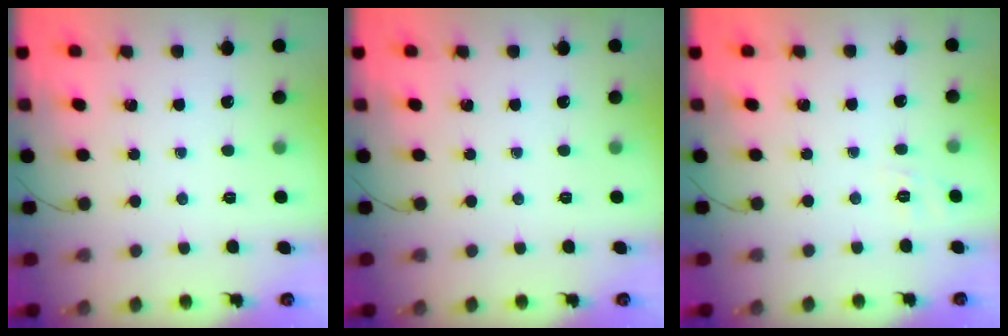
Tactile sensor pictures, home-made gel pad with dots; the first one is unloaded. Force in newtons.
{"total": 0.0}
{"total": 2.9, "press": 2.4, "slide": 1.7}